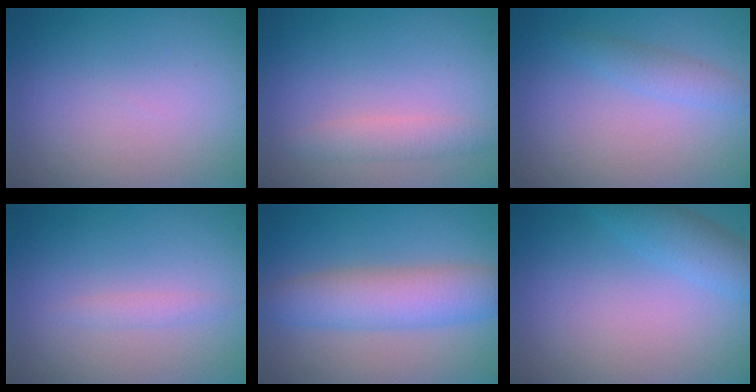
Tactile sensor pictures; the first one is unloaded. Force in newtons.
{"total": 1.9, "press": 1.9, "slide": 0.0}
{"total": 1.5, "press": 1.5, "slide": 0.1}
{"total": 1.0, "press": 1.0, "slide": 0.1}
{"total": 5.5, "press": 5.5, "slide": 0.2}
{"total": 2.6, "press": 2.6, "slide": 0.2}